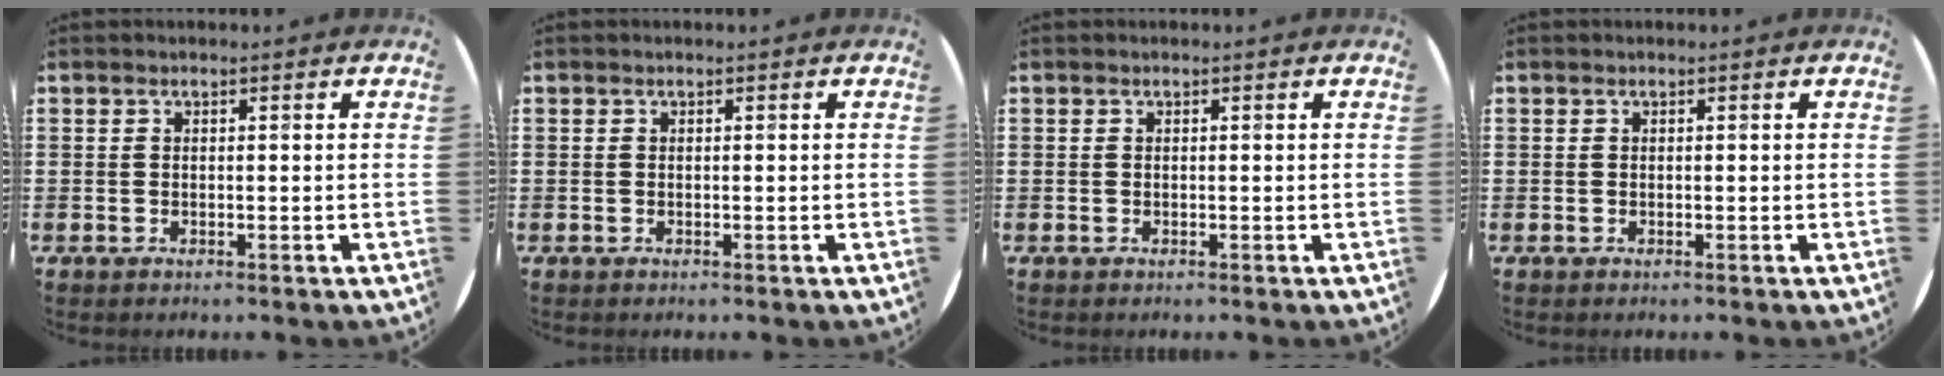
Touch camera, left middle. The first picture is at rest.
{"total": 0.0}
{"total": 0.0}
{"total": 0.0}